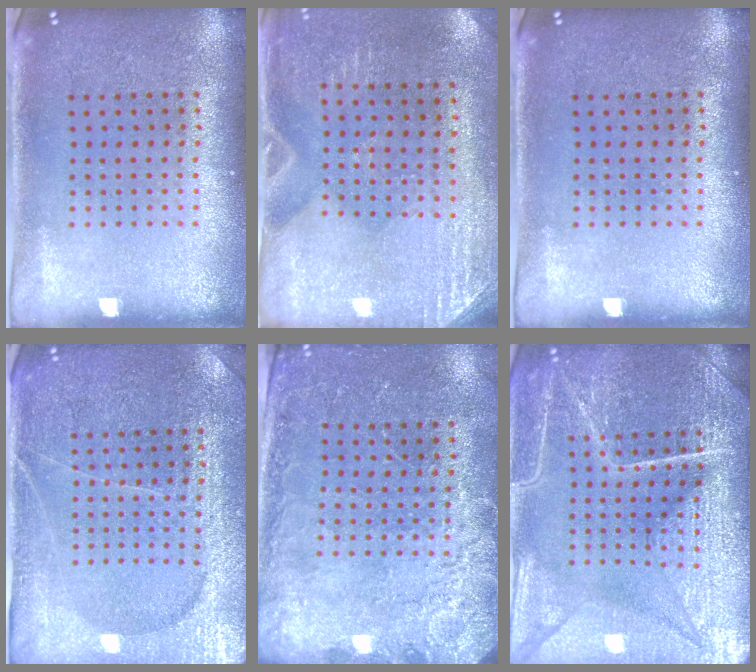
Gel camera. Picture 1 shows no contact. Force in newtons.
{"total": 2.8, "press": 2.5, "slide": 1.3}
{"total": 0.0}
{"total": 3.8, "press": 3.7, "slide": 1.1}
{"total": 2.5, "press": 2.4, "slide": 0.7}
{"total": 7.0, "press": 7.0, "slide": 0.8}